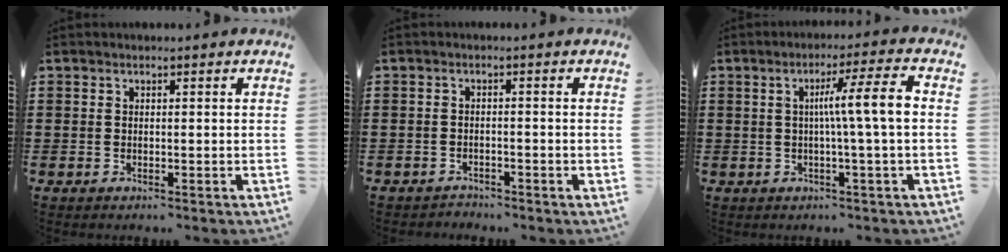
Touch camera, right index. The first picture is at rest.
{"total": 1.4, "force": [-1.3, 0.4, 0.0], "torque": [-0.007, 0.001, -0.028]}
{"total": 7.7, "force": [0.3, -0.4, 7.7], "torque": [-0.131, -0.003, -0.008]}